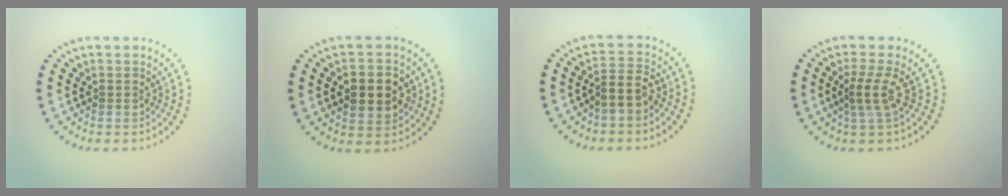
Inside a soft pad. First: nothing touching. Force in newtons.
{"total": 5.0, "press": 5.0, "slide": 0.3}
{"total": 2.5, "press": 2.2, "slide": 1.1}
{"total": 2.4, "press": 1.6, "slide": 1.8}